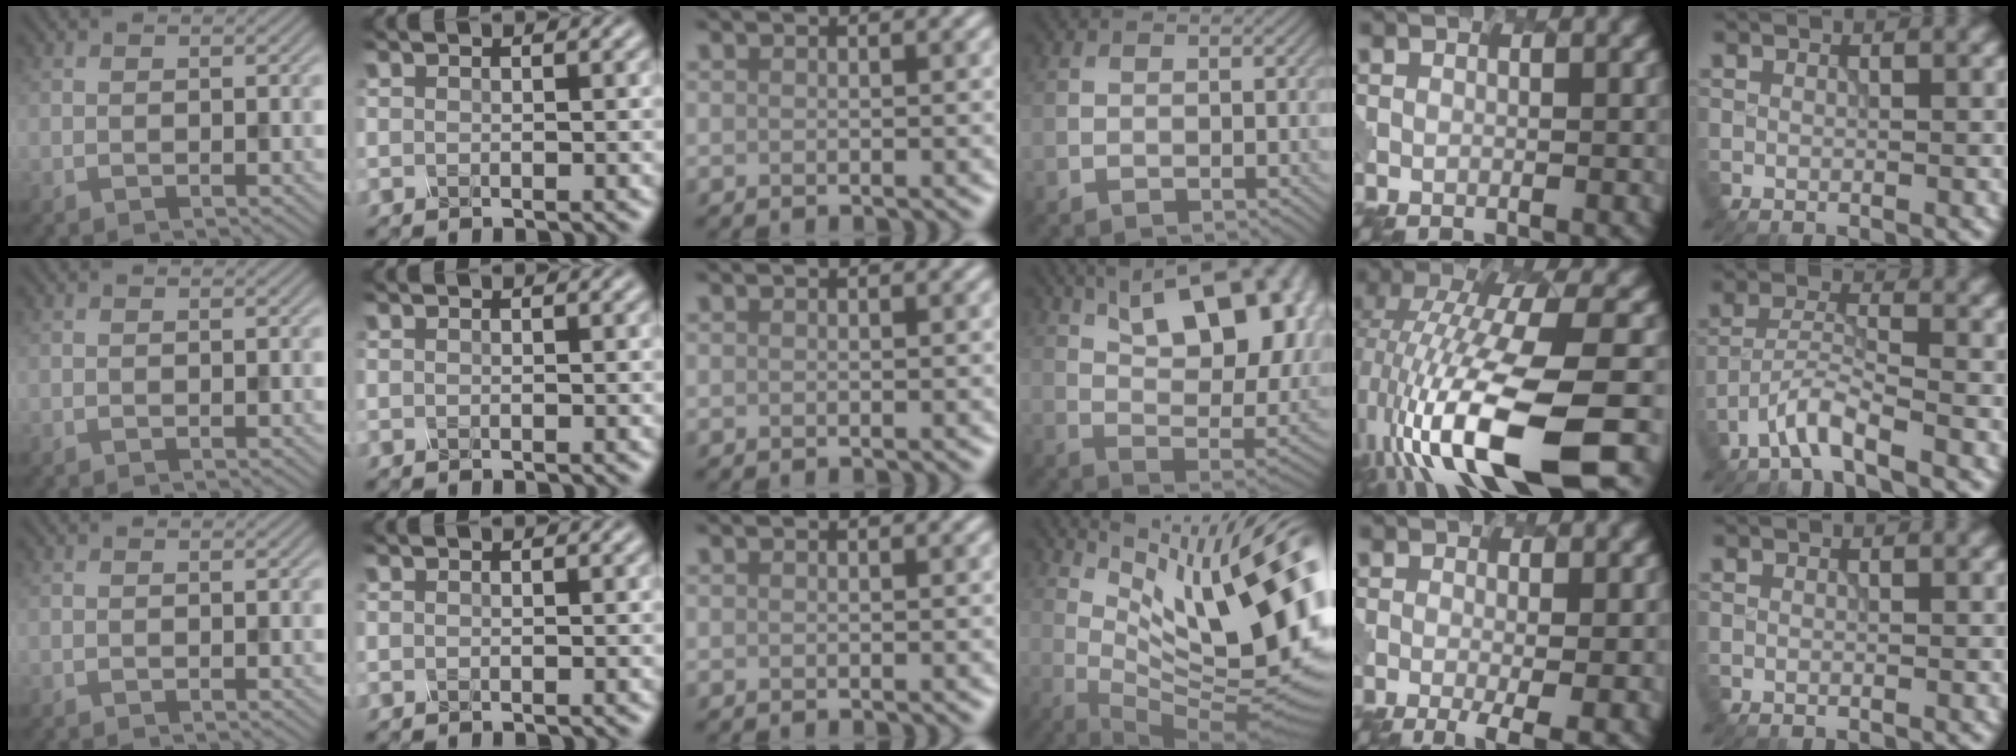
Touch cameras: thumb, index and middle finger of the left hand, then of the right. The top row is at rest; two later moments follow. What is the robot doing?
{"motion": "shake", "object": "salt shaker"}